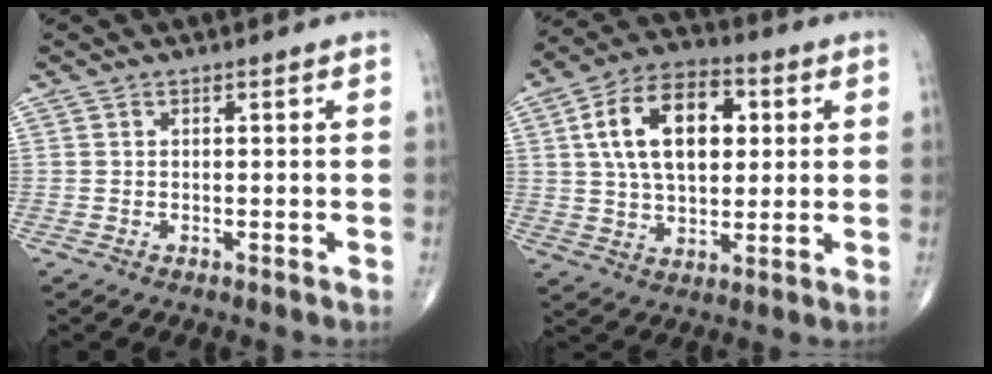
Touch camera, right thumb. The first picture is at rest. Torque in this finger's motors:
{"motor_torque": [1.30, 3.07, 1.47, 0.22, 0.16]}